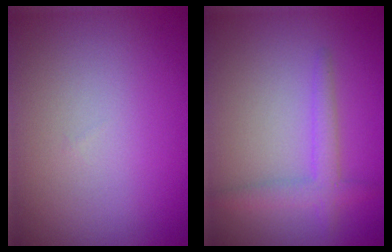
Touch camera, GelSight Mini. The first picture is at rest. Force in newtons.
{"total": 2.3, "press": 2.3, "slide": 0.2}